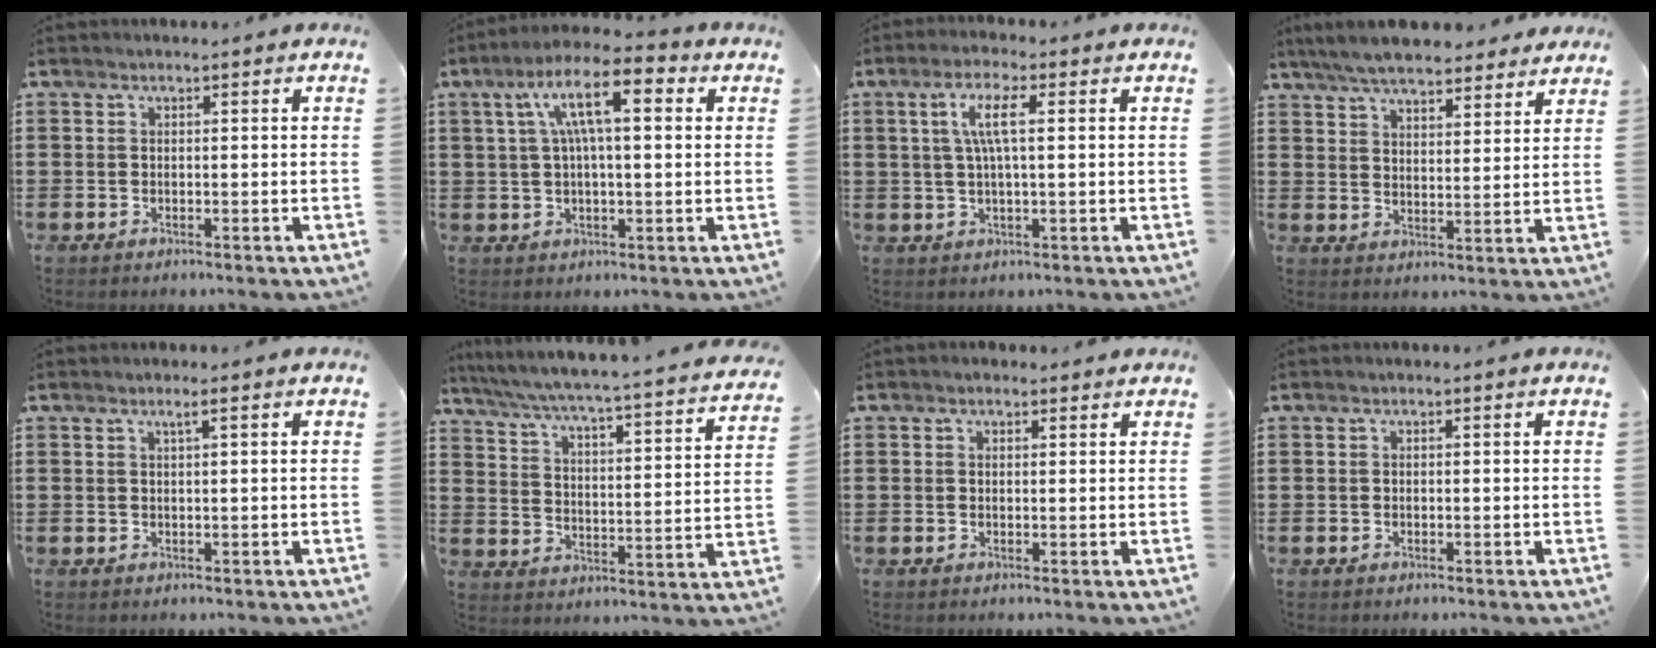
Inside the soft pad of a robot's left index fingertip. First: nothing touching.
{"total": 10.8, "force": [3.6, 2.9, 9.7], "torque": [-0.199, 0.012, 0.056]}
{"total": 5.5, "force": [1.2, 1.1, 5.3], "torque": [-0.112, 0.004, 0.015]}
{"total": 6.9, "force": [6.4, 1.3, 2.2], "torque": [-0.067, -0.016, 0.117]}
{"total": 1.1, "force": [0.5, -0.1, 1.0], "torque": [-0.018, -0.002, 0.009]}
{"total": 3.8, "force": [3.4, -0.8, 1.7], "torque": [-0.054, -0.044, 0.043]}
{"total": 0.9, "force": [0.6, 0.5, 0.3], "torque": [-0.007, 0.005, 0.012]}
{"total": 0.0}